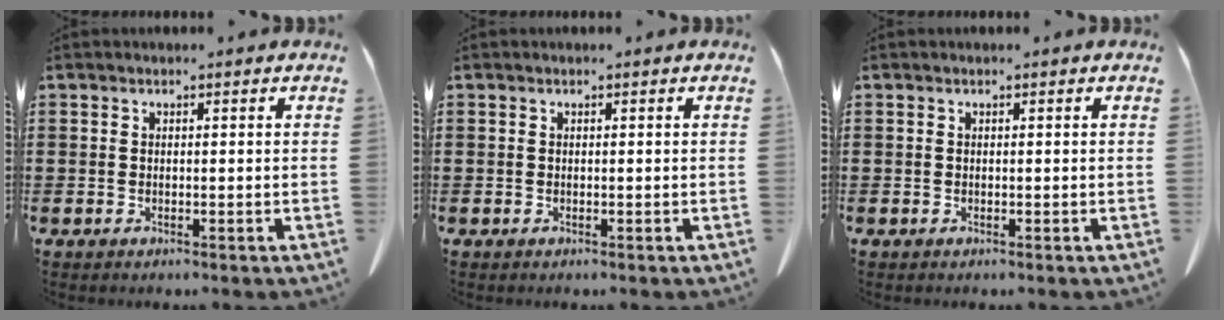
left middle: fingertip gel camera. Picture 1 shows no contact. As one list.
[{"total": 0.0}, {"total": 0.0}]